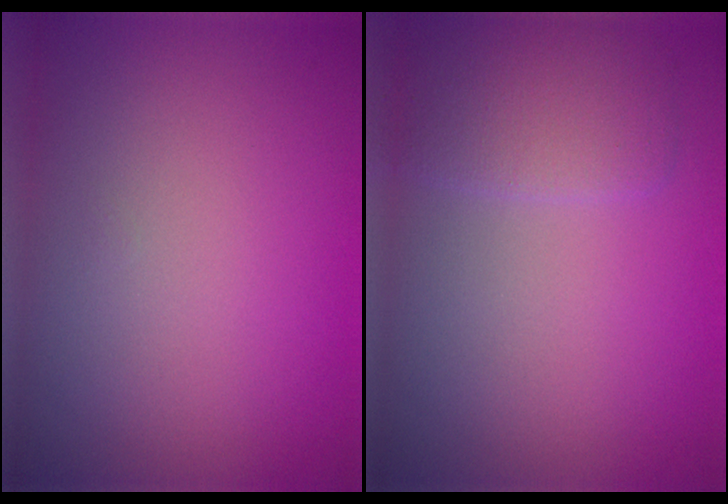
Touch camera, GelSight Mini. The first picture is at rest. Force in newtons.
{"total": 3.0, "press": 3.0, "slide": 0.1}